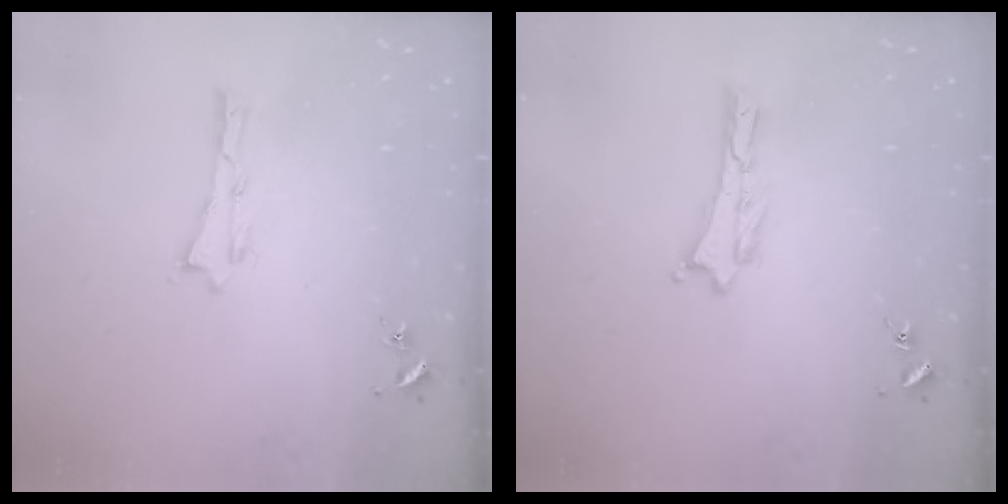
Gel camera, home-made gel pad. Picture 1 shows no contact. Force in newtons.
{"total": 0.0}